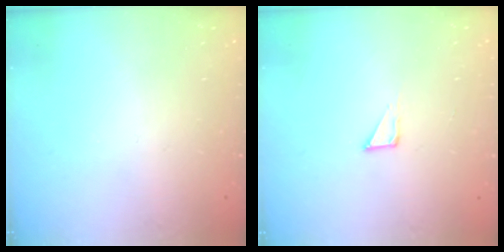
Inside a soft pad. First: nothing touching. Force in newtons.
{"total": 2.1, "press": 2.1, "slide": 0.1}